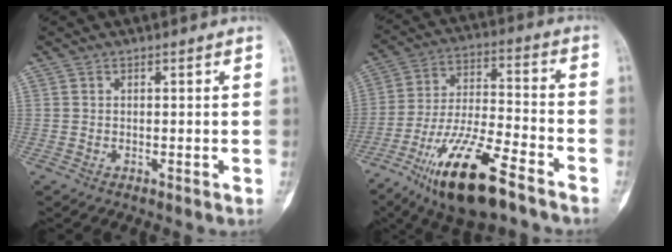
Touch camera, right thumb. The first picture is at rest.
{"total": 18.6, "force": [-11.3, 5.2, 13.8], "torque": [-0.267, 0.053, -0.204]}